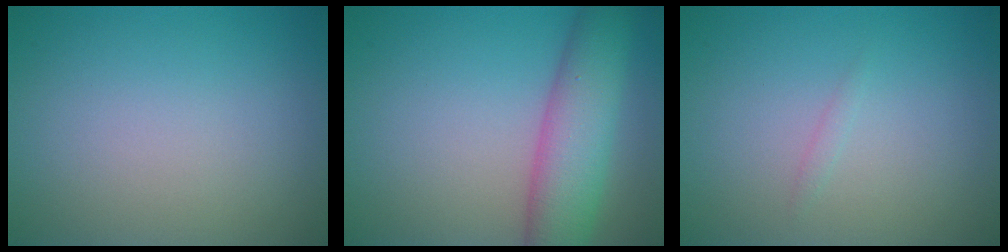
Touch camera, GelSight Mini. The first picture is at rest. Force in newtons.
{"total": 6.7, "press": 6.7, "slide": 0.2}
{"total": 0.5, "press": 0.5, "slide": 0.0}